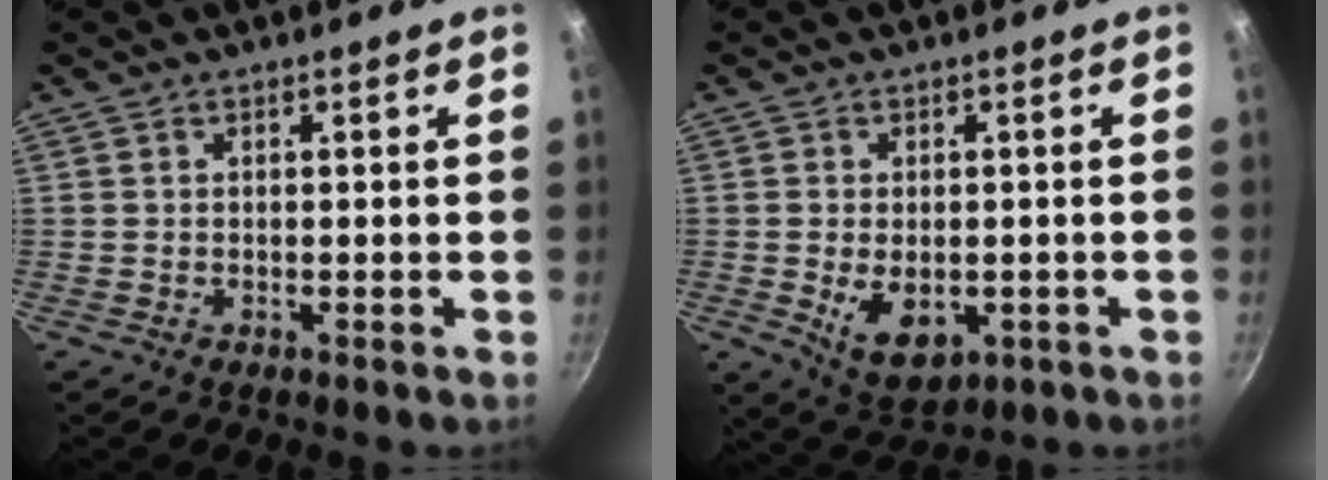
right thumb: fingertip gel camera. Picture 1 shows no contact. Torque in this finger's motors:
{"motor_torque": [-0.30, 0.55, 0.93, -0.15, 0.21]}